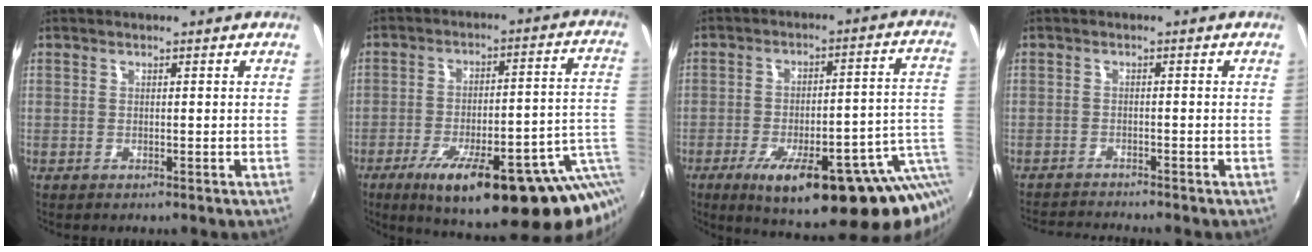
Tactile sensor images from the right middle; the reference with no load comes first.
{"total": 24.2, "force": [-12.0, 4.9, 20.4], "torque": [-0.281, -0.035, -0.160]}
{"total": 22.8, "force": [-10.8, 5.1, 19.4], "torque": [-0.266, -0.030, -0.141]}
{"total": 4.9, "force": [-4.8, -0.5, 0.9], "torque": [-0.034, -0.013, -0.087]}